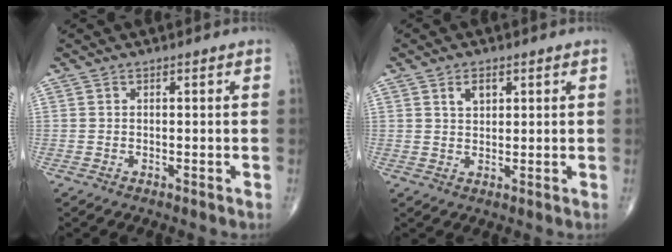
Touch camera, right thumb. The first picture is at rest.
{"total": 3.1, "force": [1.5, 1.9, 2.0], "torque": [-0.026, -0.006, 0.026]}